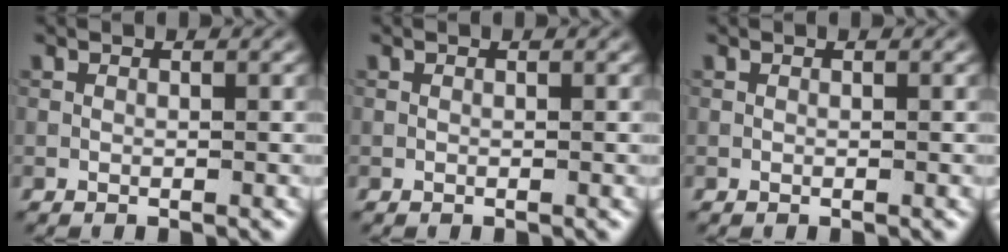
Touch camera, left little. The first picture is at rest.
{"total": 0.0}
{"total": 0.0}